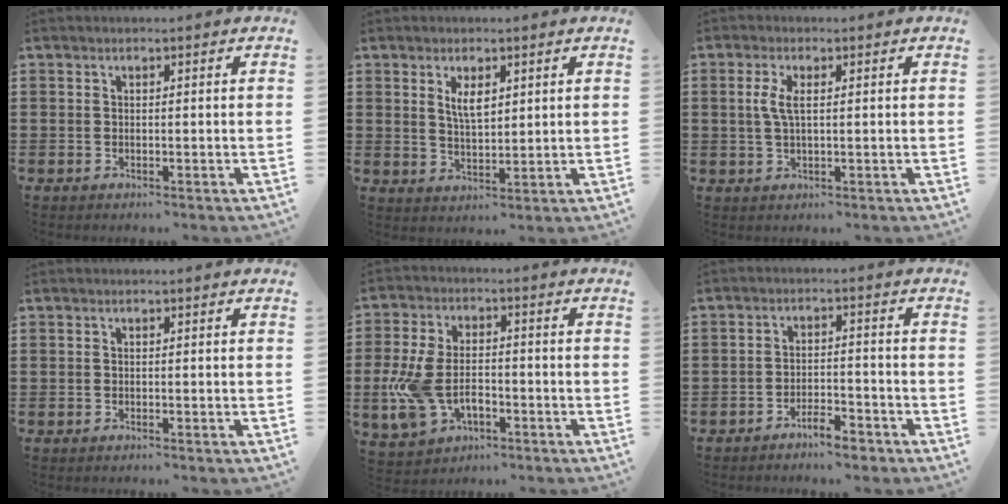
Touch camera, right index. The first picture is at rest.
{"total": 3.7, "force": [1.6, 1.5, 2.9], "torque": [-0.054, 0.002, 0.026]}
{"total": 3.2, "force": [0.6, 1.0, 2.9], "torque": [-0.067, 0.003, 0.005]}
{"total": 0.0}
{"total": 7.9, "force": [-2.1, 4.8, 6.0], "torque": [-0.153, 0.001, -0.046]}
{"total": 3.7, "force": [-3.4, 0.7, 1.4], "torque": [-0.026, 0.010, -0.067]}